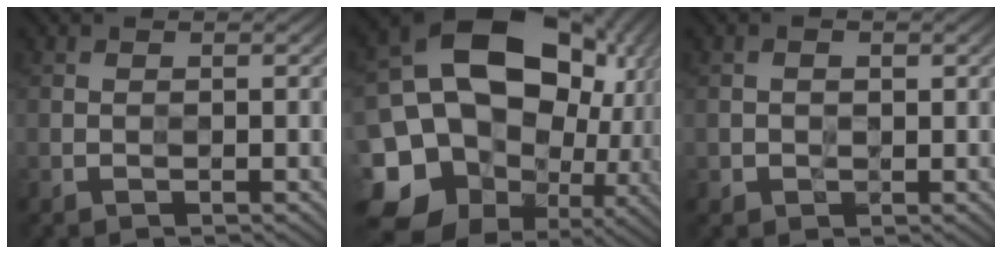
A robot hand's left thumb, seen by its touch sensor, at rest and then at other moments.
{"total": 20.2, "force": [-0.2, 16.0, 12.3], "torque": [-0.272, -0.035, 0.028]}
{"total": 1.3, "force": [0.0, 1.2, 0.6], "torque": [-0.014, -0.006, 0.000]}